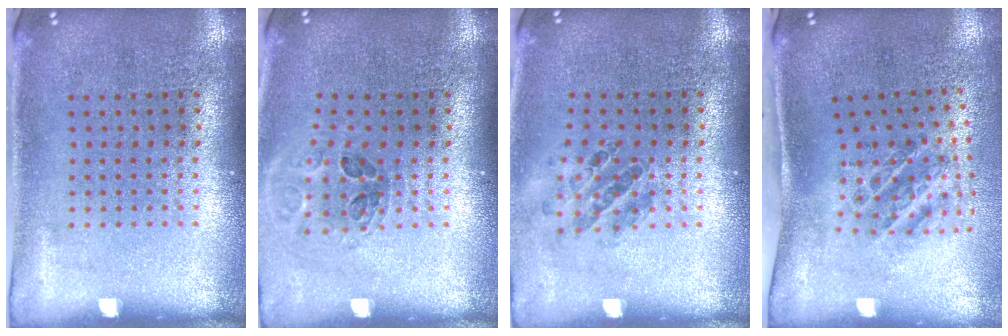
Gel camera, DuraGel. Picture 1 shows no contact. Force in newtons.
{"total": 1.0, "press": 1.0, "slide": 0.1}
{"total": 0.8, "press": 0.8, "slide": 0.2}
{"total": 1.3, "press": 1.1, "slide": 0.7}